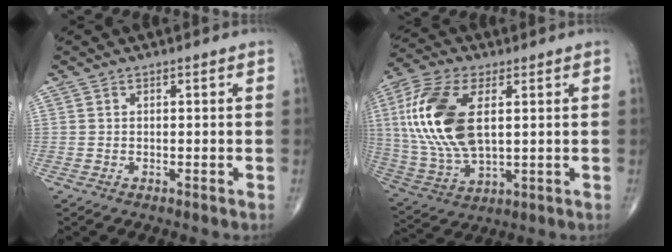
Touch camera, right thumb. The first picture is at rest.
{"total": 18.5, "force": [3.6, 9.5, 15.5], "torque": [-0.336, -0.009, 0.070]}